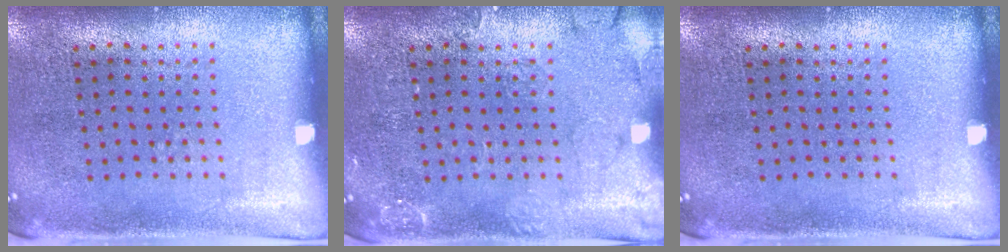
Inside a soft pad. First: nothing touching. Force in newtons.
{"total": 2.4, "press": 2.4, "slide": 0.4}
{"total": 0.0}